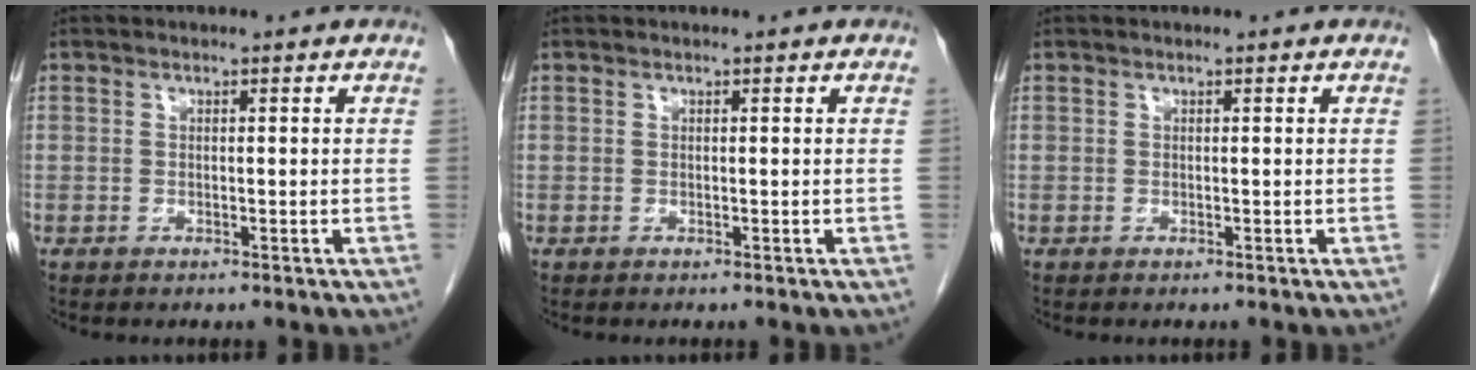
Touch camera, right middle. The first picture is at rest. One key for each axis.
{"total": 0.0}
{"total": 0.0}